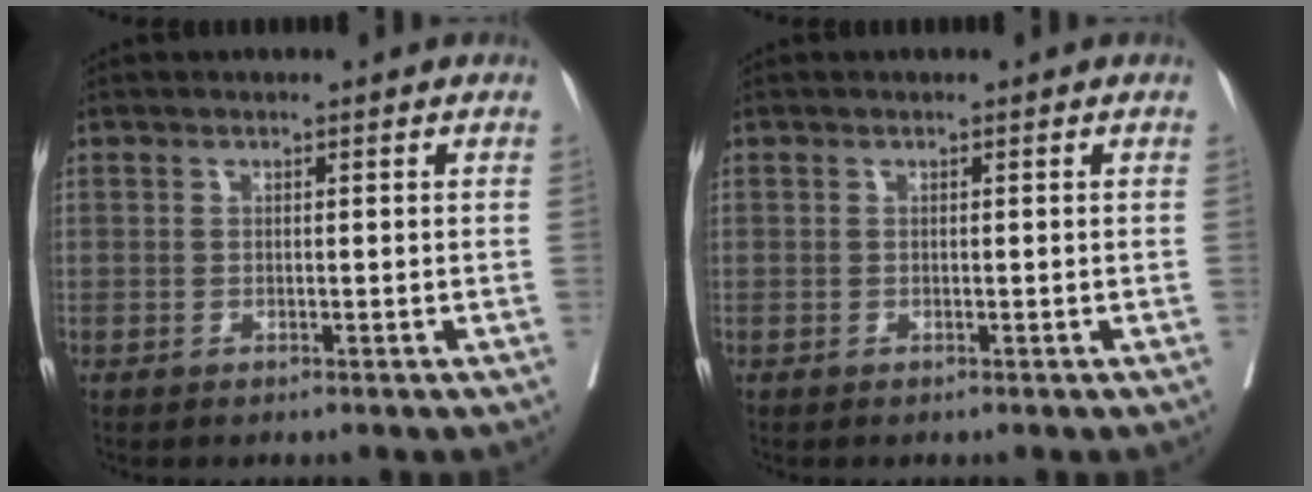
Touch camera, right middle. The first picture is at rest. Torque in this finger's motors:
{"motor_torque": [0.13, -0.42, 0.05, 0.00]}